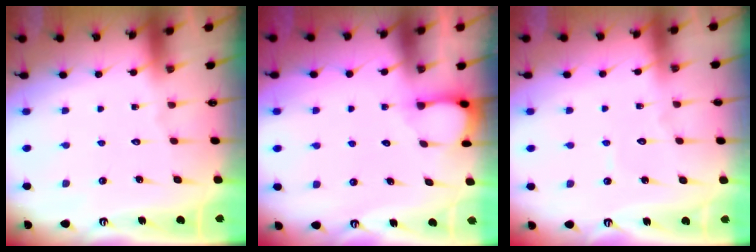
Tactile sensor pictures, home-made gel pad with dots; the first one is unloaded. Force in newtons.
{"total": 2.3, "press": 2.3, "slide": 0.3}
{"total": 3.5, "press": 3.4, "slide": 0.4}